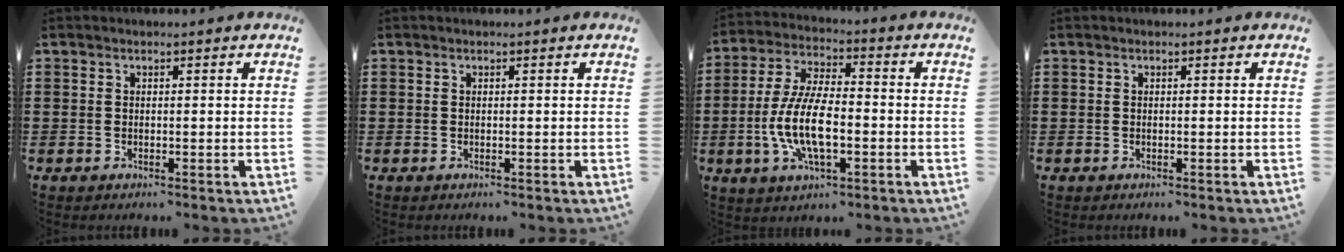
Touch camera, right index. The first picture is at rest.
{"total": 0.0}
{"total": 10.6, "force": [-2.5, 4.1, 9.4], "torque": [-0.210, -0.010, -0.051]}
{"total": 0.0}